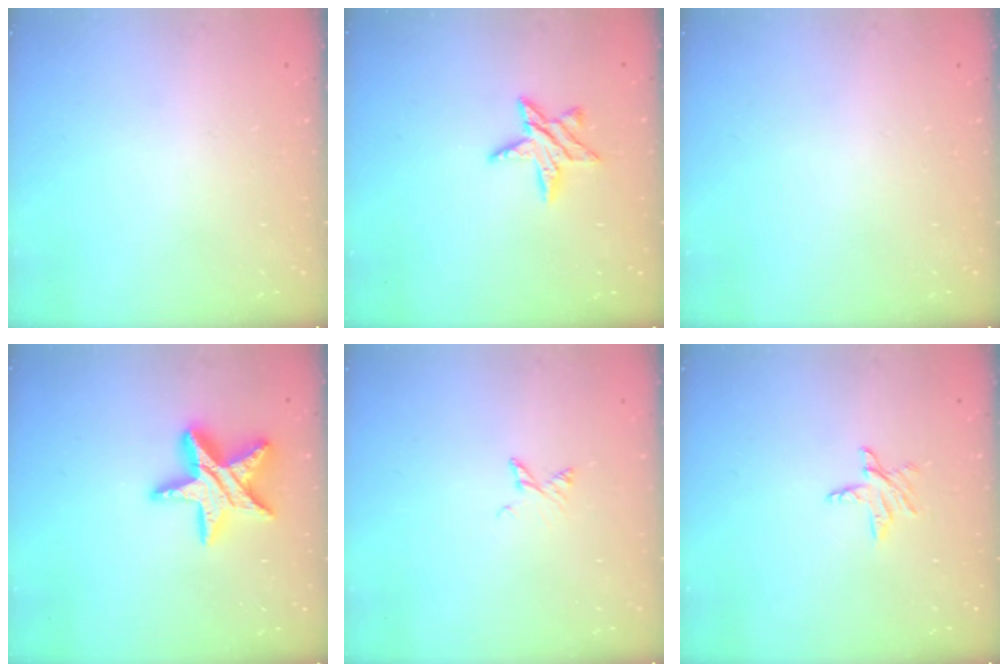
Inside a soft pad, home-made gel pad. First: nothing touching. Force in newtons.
{"total": 8.8, "press": 8.8, "slide": 0.5}
{"total": 0.0}
{"total": 16.4, "press": 16.4, "slide": 1.3}
{"total": 3.6, "press": 3.5, "slide": 0.5}
{"total": 4.8, "press": 4.7, "slide": 0.4}